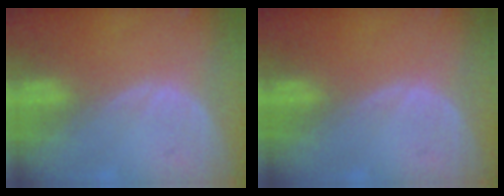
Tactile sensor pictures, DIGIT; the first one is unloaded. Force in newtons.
{"total": 0.0}